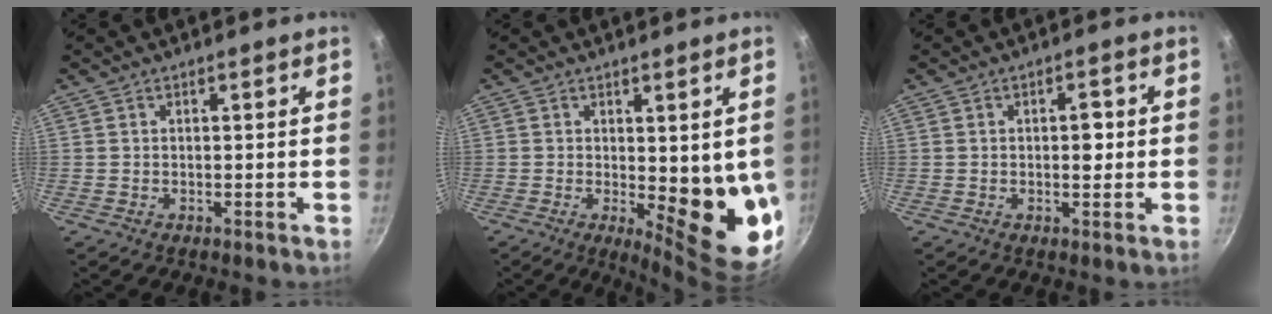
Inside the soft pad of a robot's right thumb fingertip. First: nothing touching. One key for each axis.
{"total": 12.7, "fx": -0.4, "fy": 4.4, "fz": 11.9, "tx": -0.121, "ty": -0.031, "tz": 0.006}
{"total": 2.9, "fx": 0.1, "fy": 1.6, "fz": 2.4, "tx": -0.022, "ty": 0.004, "tz": 0.001}